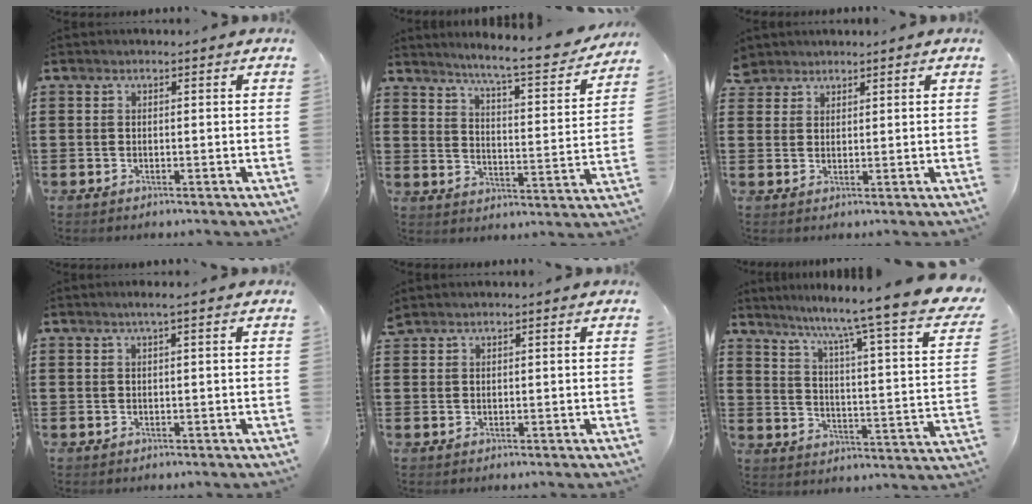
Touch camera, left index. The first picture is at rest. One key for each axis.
{"total": 7.4, "fx": 6.5, "fy": -0.3, "fz": 3.4, "tx": -0.077, "ty": -0.050, "tz": 0.104}
{"total": 2.5, "fx": 2.1, "fy": 1.3, "fz": -0.2, "tx": -0.006, "ty": 0.008, "tz": 0.042}
{"total": 1.2, "fx": 0.4, "fy": -0.1, "fz": 1.1, "tx": -0.019, "ty": -0.002, "tz": 0.007}
{"total": 1.0, "fx": 1.0, "fy": 0.2, "fz": 0.1, "tx": -0.004, "ty": 0.000, "tz": 0.019}
{"total": 8.2, "fx": 6.6, "fy": -1.2, "fz": 4.8, "tx": -0.110, "ty": -0.067, "tz": 0.096}